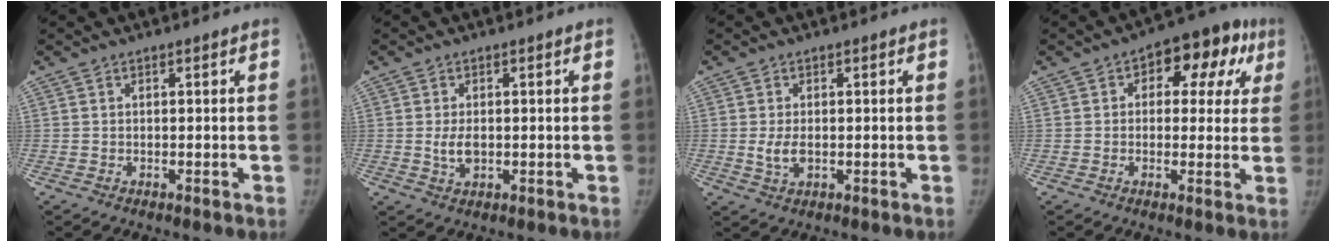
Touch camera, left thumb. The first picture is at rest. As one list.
[{"total": 3.3, "force": [-0.3, 1.9, 2.6], "torque": [-0.048, -0.005, -0.002]}, {"total": 3.2, "force": [-0.4, 1.8, 2.6], "torque": [-0.052, -0.006, -0.004]}, {"total": 12.5, "force": [4.1, 7.6, 9.0], "torque": [-0.054, 0.022, 0.043]}]